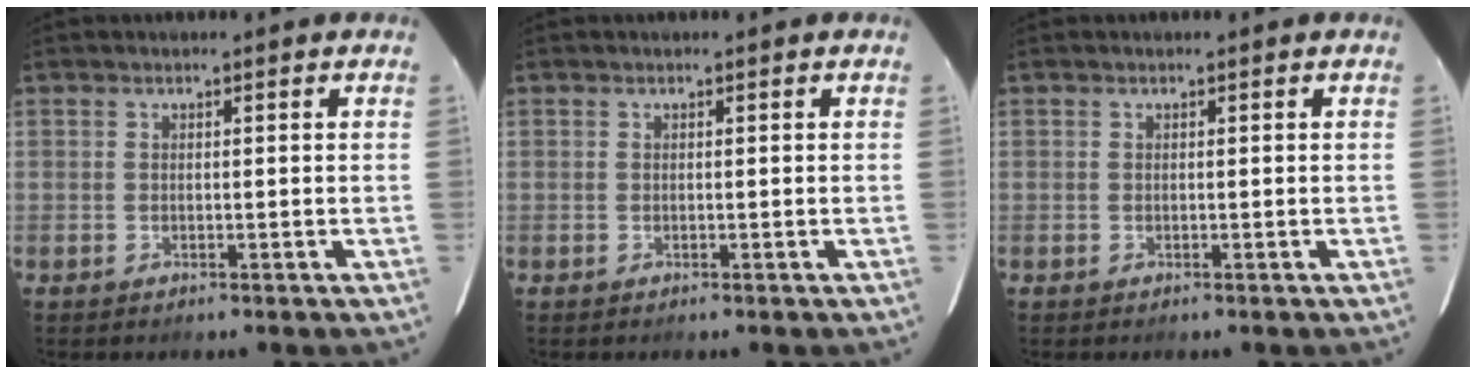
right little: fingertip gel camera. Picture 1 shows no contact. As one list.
[{"total": 0.0}, {"total": 0.0}]